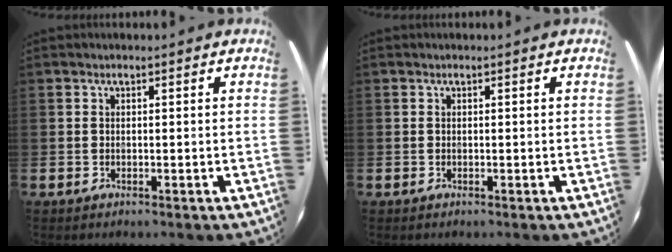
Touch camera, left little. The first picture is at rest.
{"total": 0.0}